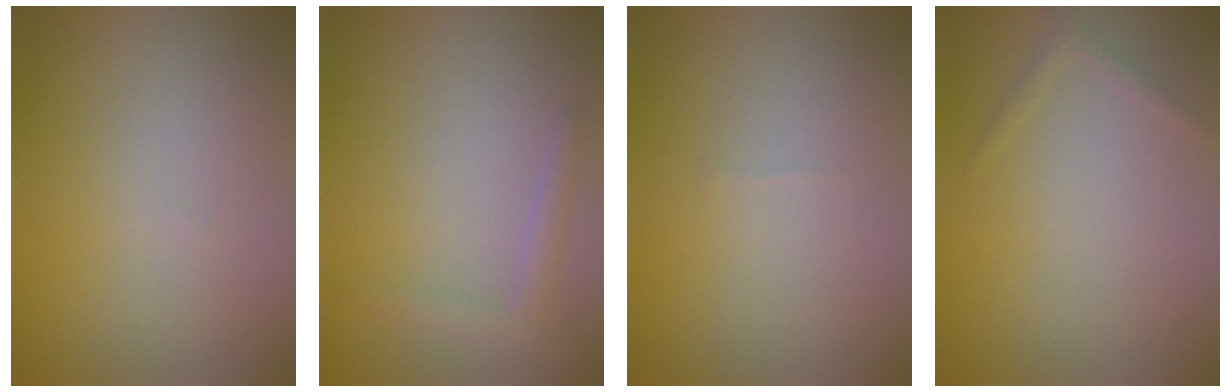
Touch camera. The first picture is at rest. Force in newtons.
{"total": 1.8, "press": 1.8, "slide": 0.2}
{"total": 0.0}
{"total": 0.6, "press": 0.6, "slide": 0.1}